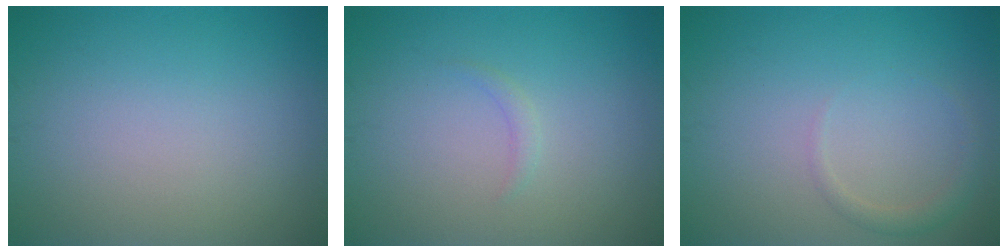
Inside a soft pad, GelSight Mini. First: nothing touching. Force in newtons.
{"total": 0.7, "press": 0.7, "slide": 0.0}
{"total": 1.3, "press": 1.3, "slide": 0.1}